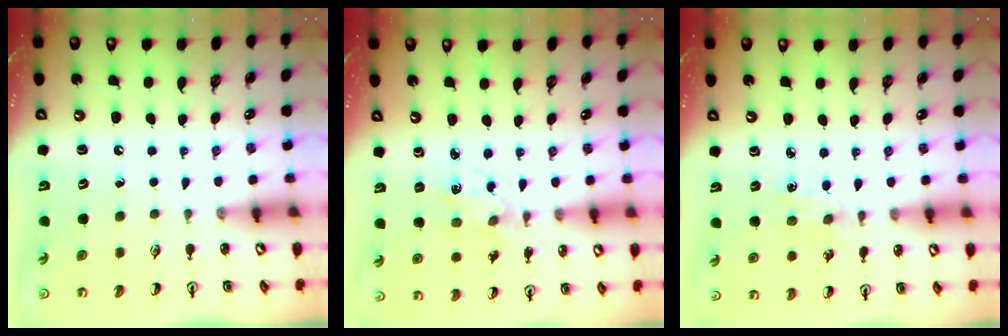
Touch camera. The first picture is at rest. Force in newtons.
{"total": 2.0, "press": 1.9, "slide": 0.4}
{"total": 2.9, "press": 2.9, "slide": 0.4}